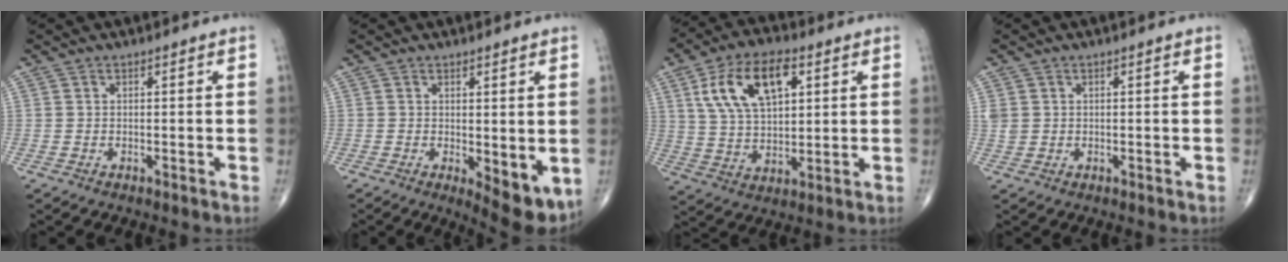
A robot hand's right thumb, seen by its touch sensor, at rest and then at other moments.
{"total": 7.0, "force": [-0.9, 2.8, 6.4], "torque": [-0.078, -0.019, -0.005]}
{"total": 14.7, "force": [5.4, 7.8, 11.3], "torque": [-0.192, -0.002, 0.099]}
{"total": 1.8, "force": [0.4, 1.6, 0.8], "torque": [-0.016, 0.004, 0.013]}